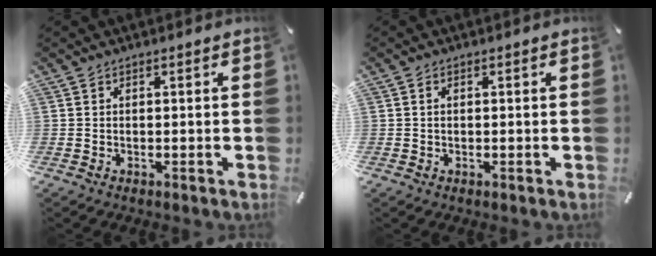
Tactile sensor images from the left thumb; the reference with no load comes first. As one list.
[{"total": 0.9, "force": [0.1, 0.5, 0.7], "torque": [-0.016, 0.002, 0.001]}]